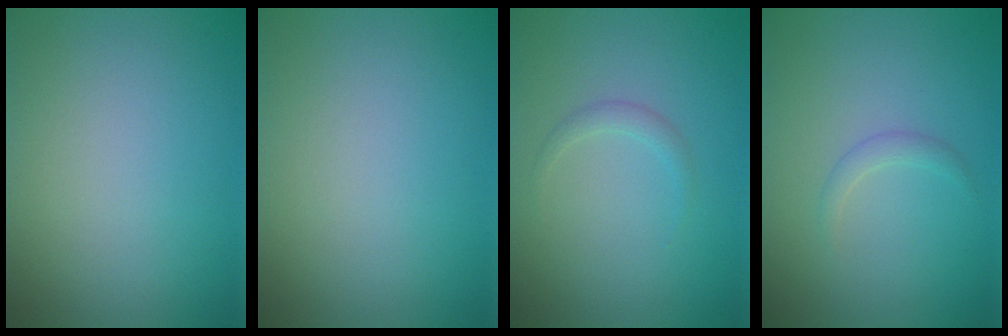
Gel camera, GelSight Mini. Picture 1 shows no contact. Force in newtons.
{"total": 0.0}
{"total": 0.5, "press": 0.5, "slide": 0.1}
{"total": 0.9, "press": 0.9, "slide": 0.1}